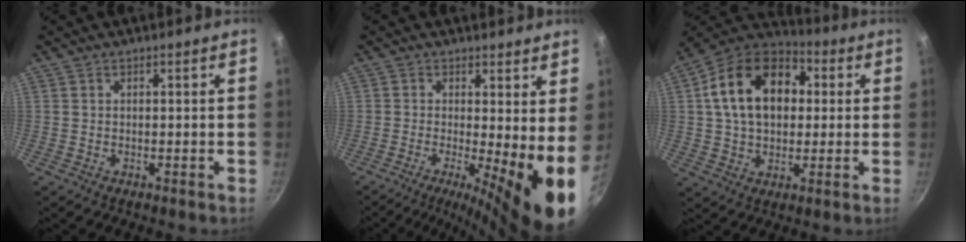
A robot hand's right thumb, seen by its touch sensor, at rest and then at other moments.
{"total": 10.9, "force": [-0.9, 2.3, 10.6], "torque": [-0.143, -0.020, -0.015]}
{"total": 18.8, "force": [3.3, 13.0, 13.2], "torque": [-0.198, 0.030, 0.040]}